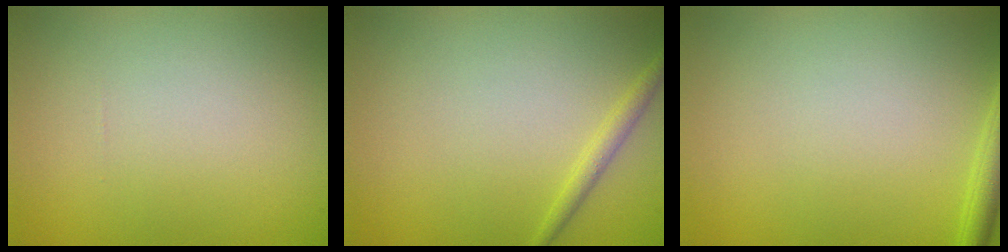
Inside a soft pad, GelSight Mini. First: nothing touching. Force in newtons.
{"total": 1.3, "press": 1.3, "slide": 0.0}
{"total": 1.9, "press": 1.9, "slide": 0.1}